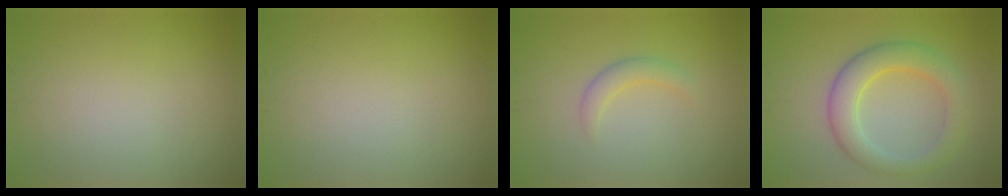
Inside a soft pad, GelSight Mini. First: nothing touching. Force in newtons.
{"total": 0.0}
{"total": 1.7, "press": 1.7, "slide": 0.3}
{"total": 5.0, "press": 5.0, "slide": 0.1}